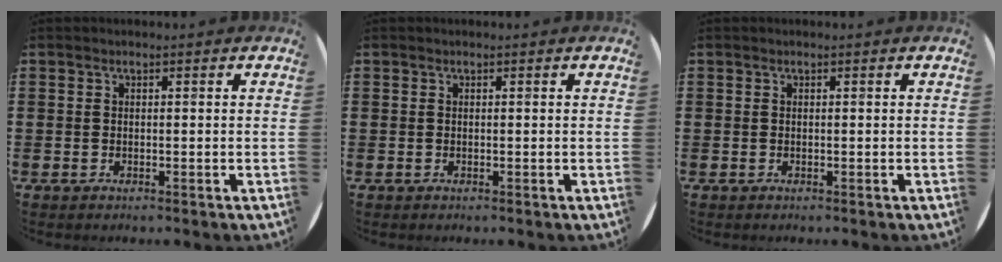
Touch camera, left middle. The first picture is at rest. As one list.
[{"total": 0.0}, {"total": 0.0}]